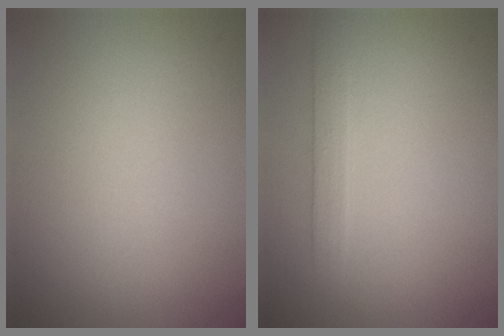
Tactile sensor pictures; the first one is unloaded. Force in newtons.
{"total": 1.8, "press": 1.8, "slide": 0.1}